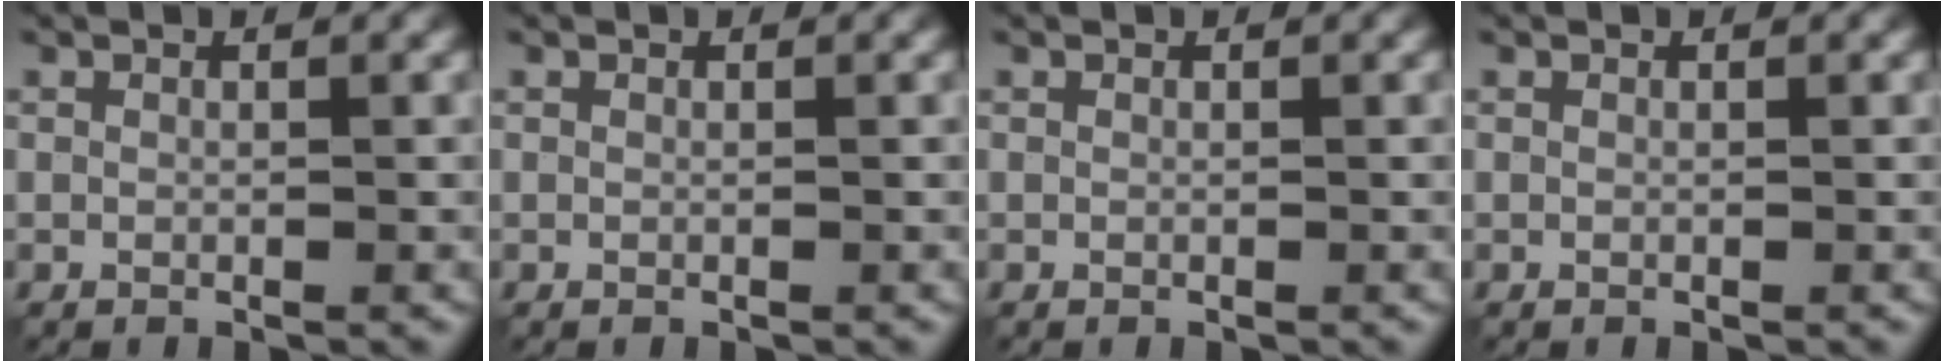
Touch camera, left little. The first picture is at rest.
{"total": 0.0}
{"total": 0.0}
{"total": 0.0}